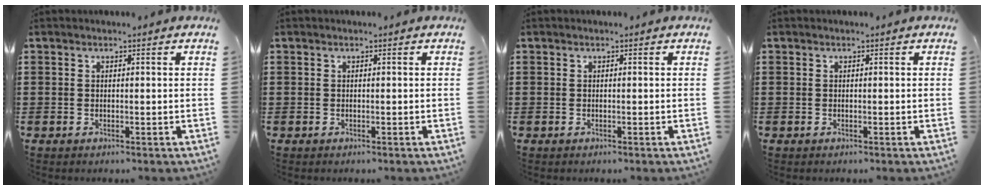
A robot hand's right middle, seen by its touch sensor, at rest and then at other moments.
{"total": 0.0}
{"total": 0.0}
{"total": 0.0}